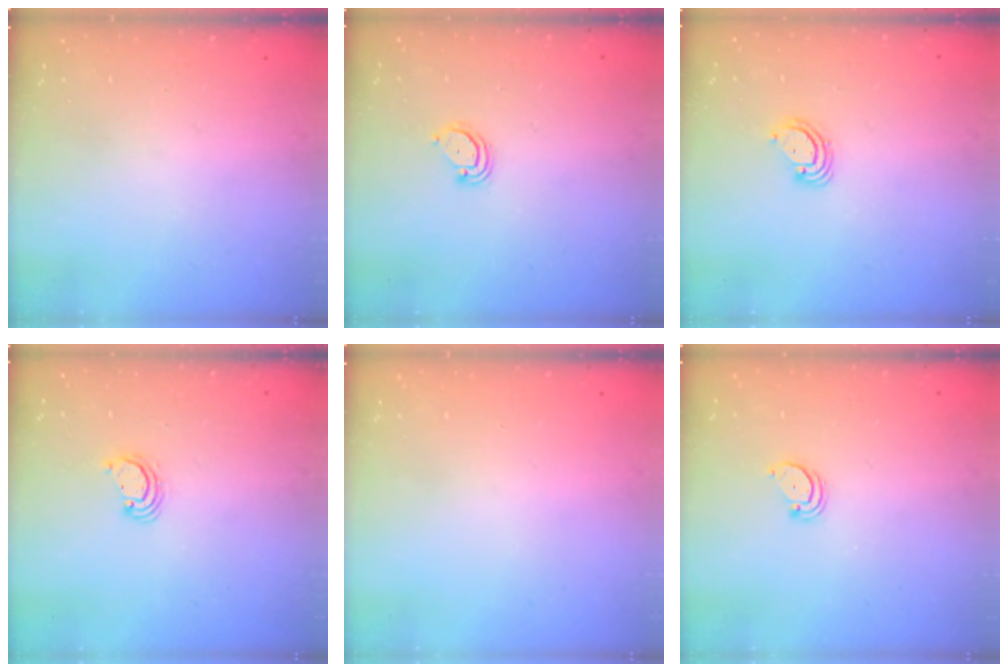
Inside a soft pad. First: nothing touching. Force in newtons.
{"total": 3.0, "press": 3.0, "slide": 0.2}
{"total": 3.2, "press": 3.2, "slide": 0.2}
{"total": 2.8, "press": 2.8, "slide": 0.2}
{"total": 0.0}
{"total": 2.0, "press": 2.0, "slide": 0.2}